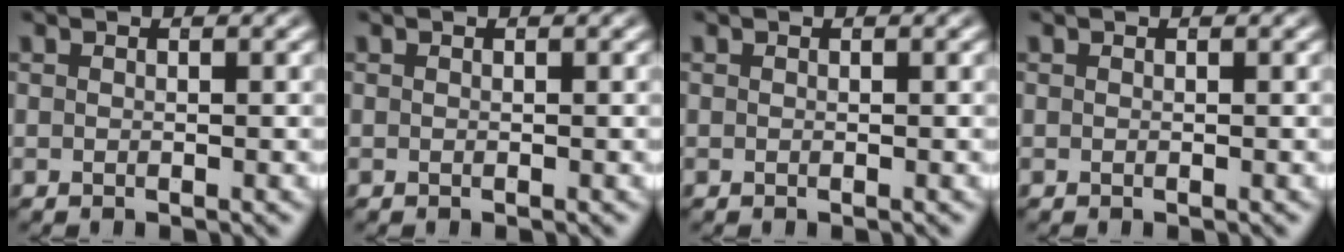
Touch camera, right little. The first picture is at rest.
{"total": 0.0}
{"total": 0.0}
{"total": 0.0}